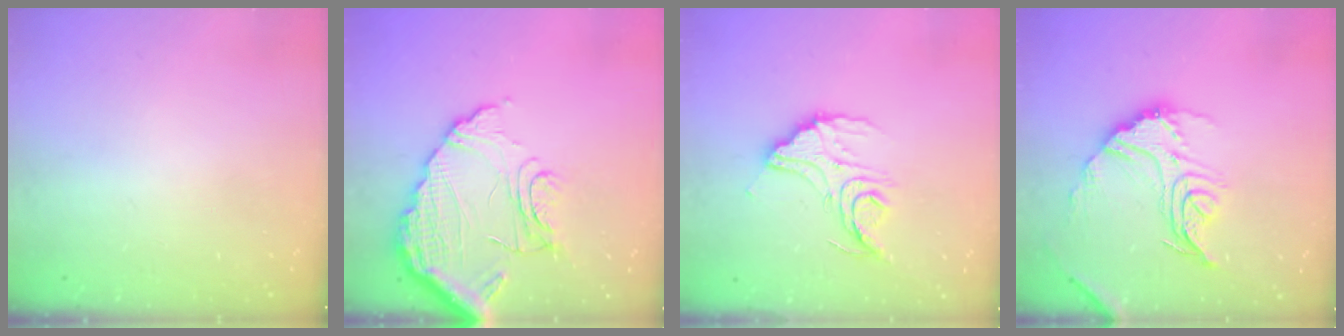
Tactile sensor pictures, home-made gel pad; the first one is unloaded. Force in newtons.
{"total": 15.2, "press": 15.1, "slide": 1.5}
{"total": 14.7, "press": 14.6, "slide": 1.4}
{"total": 17.1, "press": 17.0, "slide": 1.7}